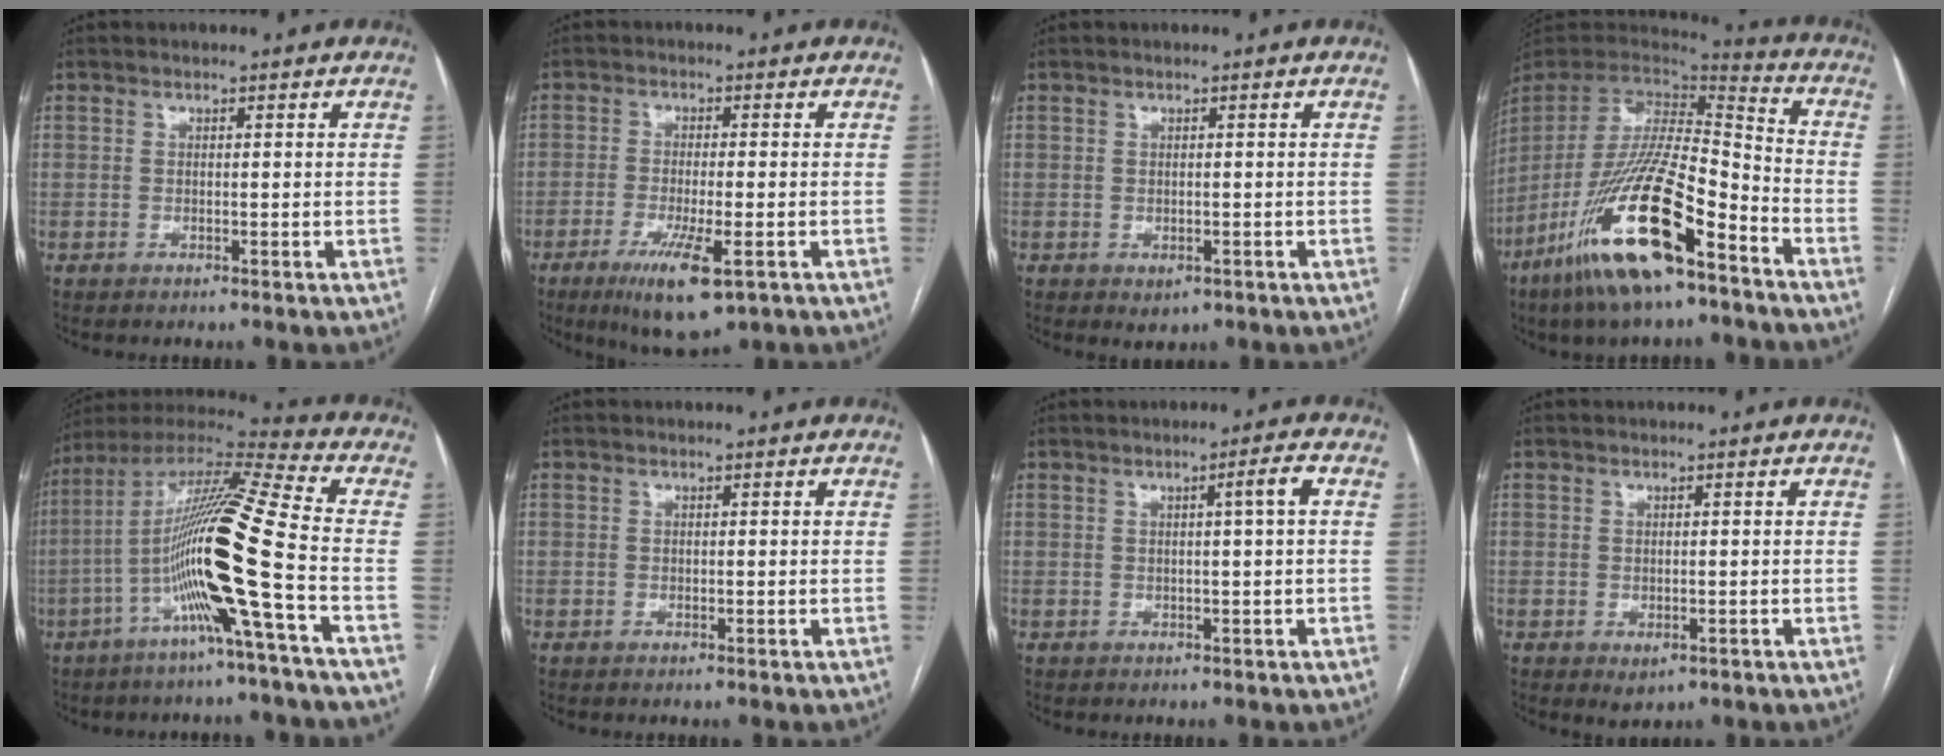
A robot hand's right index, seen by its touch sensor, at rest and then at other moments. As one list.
[{"total": 9.0, "force": [-4.5, 1.5, 7.7], "torque": [-0.138, -0.024, -0.069]}, {"total": 1.8, "force": [-0.8, 1.1, 1.2], "torque": [-0.014, -0.001, -0.001]}, {"total": 22.8, "force": [-13.5, 4.6, 17.8], "torque": [-0.362, -0.047, -0.253]}, {"total": 18.0, "force": [-5.4, -1.6, 17.1], "torque": [-0.324, 0.000, -0.110]}, {"total": 0.0}, {"total": 2.4, "force": [0.4, -0.5, 2.4], "torque": [-0.038, 0.001, 0.007]}, {"total": 2.0, "force": [-0.8, 1.1, 1.5], "torque": [-0.020, -0.003, -0.002]}]